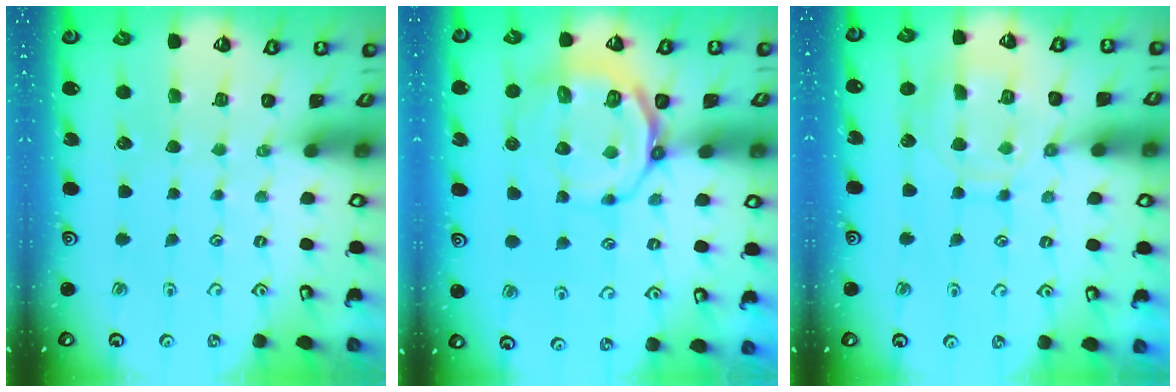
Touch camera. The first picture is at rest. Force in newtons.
{"total": 11.1, "press": 10.7, "slide": 3.0}
{"total": 12.3, "press": 12.2, "slide": 0.8}